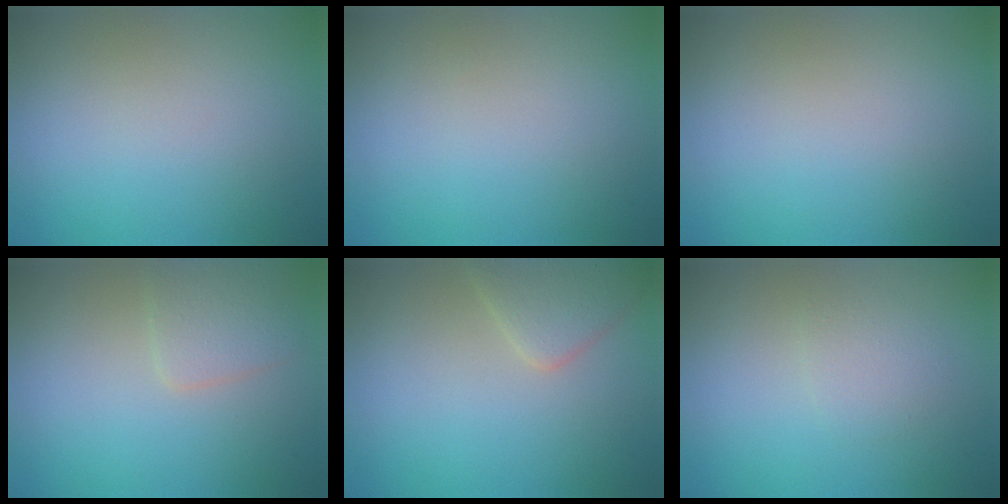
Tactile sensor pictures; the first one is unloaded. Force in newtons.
{"total": 0.0}
{"total": 0.0}
{"total": 2.2, "press": 2.2, "slide": 0.1}
{"total": 2.9, "press": 2.9, "slide": 0.2}
{"total": 1.4, "press": 1.4, "slide": 0.0}